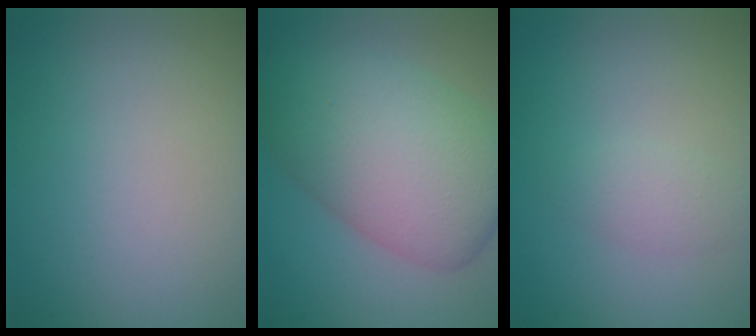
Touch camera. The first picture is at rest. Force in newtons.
{"total": 9.8, "press": 9.8, "slide": 0.2}
{"total": 1.5, "press": 1.5, "slide": 0.1}